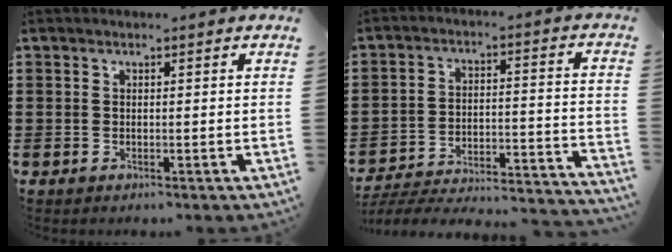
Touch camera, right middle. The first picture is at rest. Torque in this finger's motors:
{"motor_torque": [1.13, -1.01, 0.65, 0.15]}